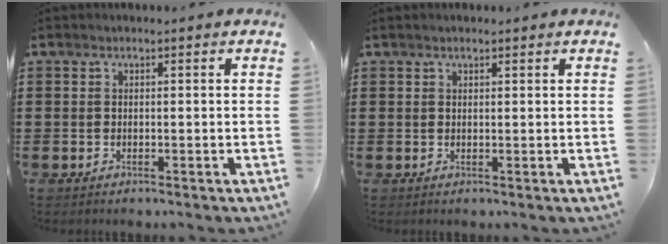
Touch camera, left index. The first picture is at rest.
{"total": 0.9, "force": [0.7, 0.2, 0.4], "torque": [-0.009, 0.002, 0.014]}